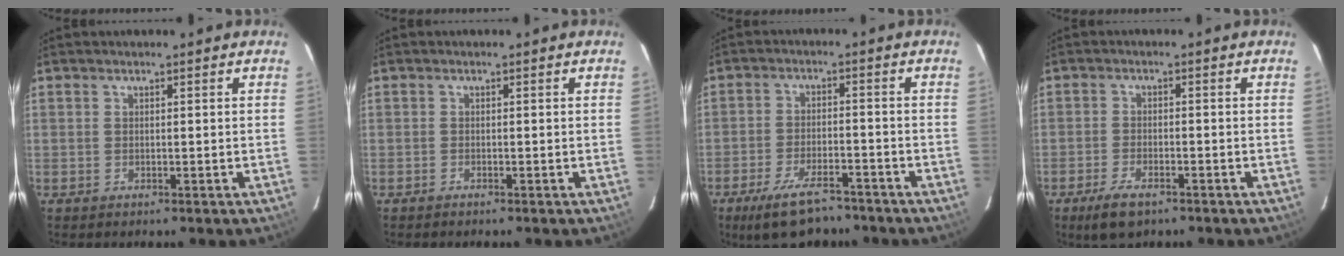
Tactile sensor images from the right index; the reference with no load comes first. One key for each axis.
{"total": 0.6, "fx": -0.6, "fy": 0.1, "fz": 0.1, "tx": -0.004, "ty": -0.001, "tz": -0.012}
{"total": 10.8, "fx": -8.1, "fy": 4.0, "fz": 5.9, "tx": -0.134, "ty": -0.012, "tz": -0.133}
{"total": 5.9, "fx": -4.1, "fy": 2.3, "fz": 3.6, "tx": -0.092, "ty": -0.011, "tz": -0.073}